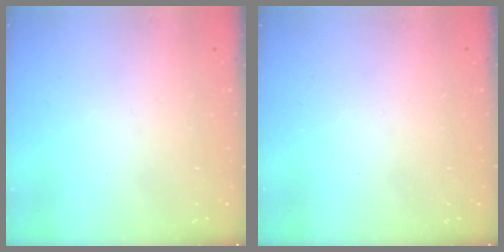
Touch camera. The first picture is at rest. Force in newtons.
{"total": 0.0}